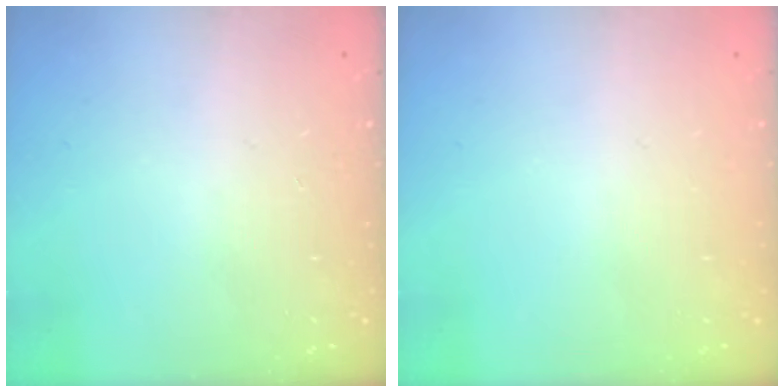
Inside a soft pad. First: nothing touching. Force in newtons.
{"total": 0.0}